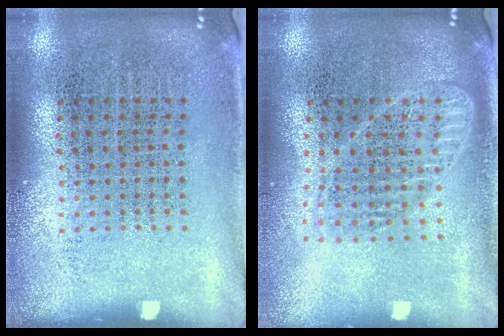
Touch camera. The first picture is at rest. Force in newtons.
{"total": 1.8, "press": 1.5, "slide": 0.9}